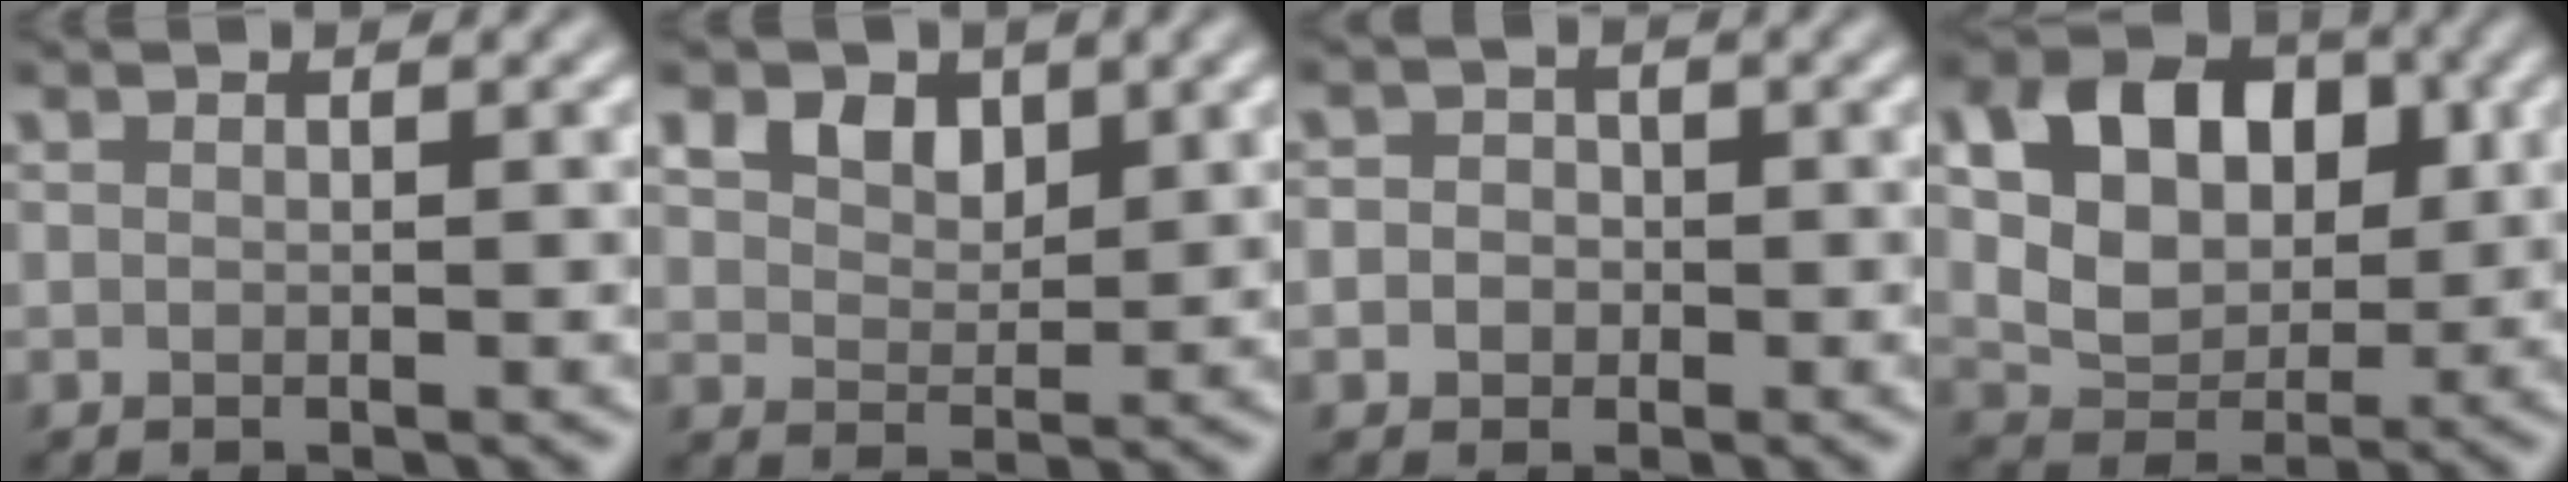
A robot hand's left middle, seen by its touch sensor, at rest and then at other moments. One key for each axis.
{"total": 4.2, "fx": 2.5, "fy": 2.7, "fz": 1.9, "tx": -0.054, "ty": -0.002, "tz": 0.044}
{"total": 2.9, "fx": -0.1, "fy": 2.7, "fz": 1.0, "tx": 0.012, "ty": 0.017, "tz": -0.033}
{"total": 10.2, "fx": 2.8, "fy": 7.5, "fz": 6.4, "tx": -0.114, "ty": 0.025, "tz": 0.041}